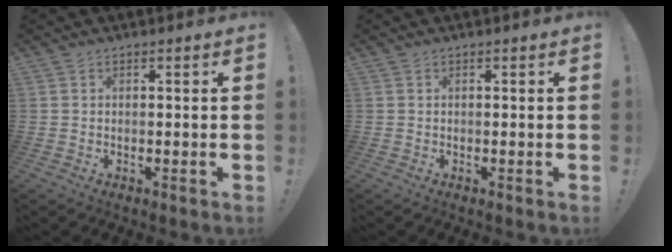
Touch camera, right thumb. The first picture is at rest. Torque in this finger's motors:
{"motor_torque": [0.22, -0.22, 0.00, 0.00, 0.00]}